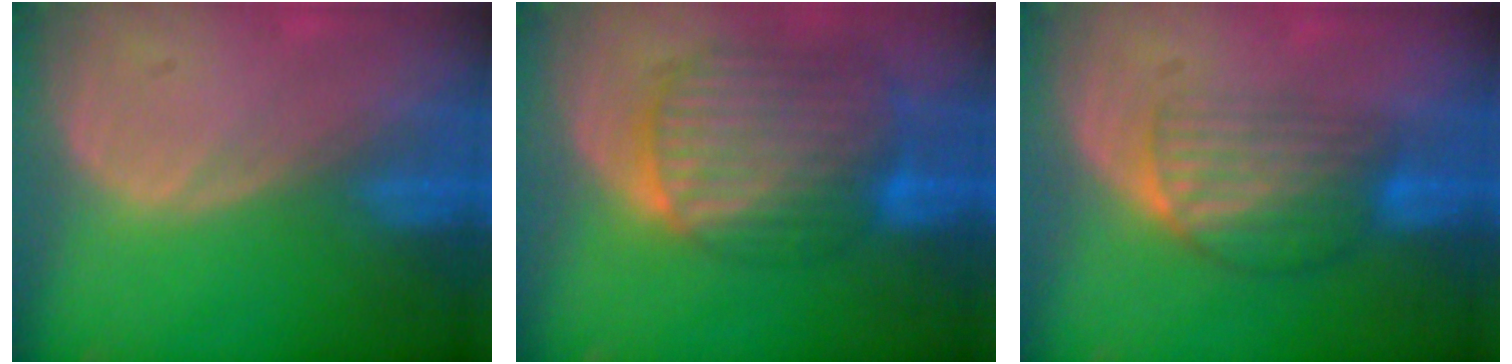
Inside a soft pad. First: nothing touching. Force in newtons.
{"total": 10.4, "press": 8.8, "slide": 5.5}
{"total": 6.8, "press": 6.0, "slide": 3.3}